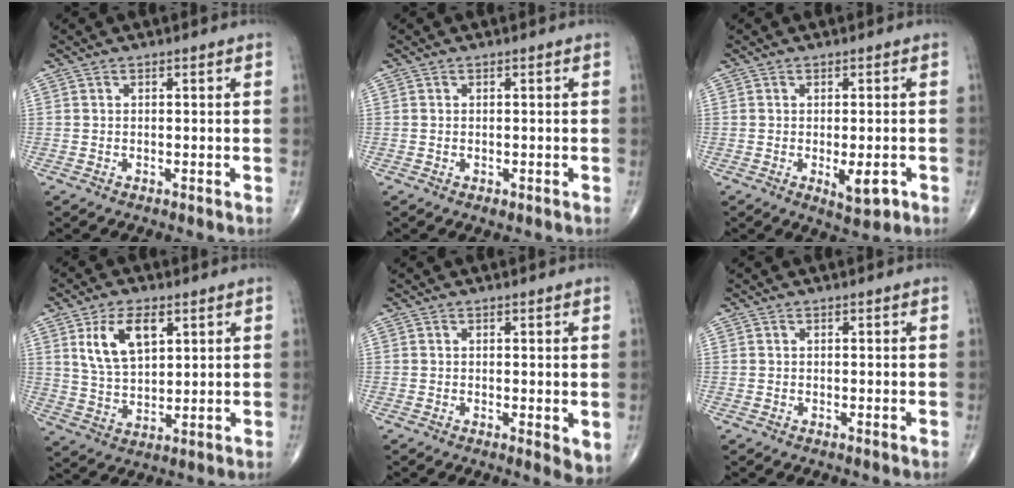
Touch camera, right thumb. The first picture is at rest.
{"total": 0.8, "force": [-0.3, 0.5, 0.6], "torque": [-0.010, -0.002, 0.000]}
{"total": 5.0, "force": [-1.6, 1.9, 4.3], "torque": [-0.054, -0.008, -0.015]}
{"total": 10.0, "force": [4.2, 5.3, 7.4], "torque": [-0.126, -0.015, 0.086]}
{"total": 3.6, "force": [0.0, 1.2, 3.4], "torque": [-0.045, -0.013, 0.000]}
{"total": 0.0}